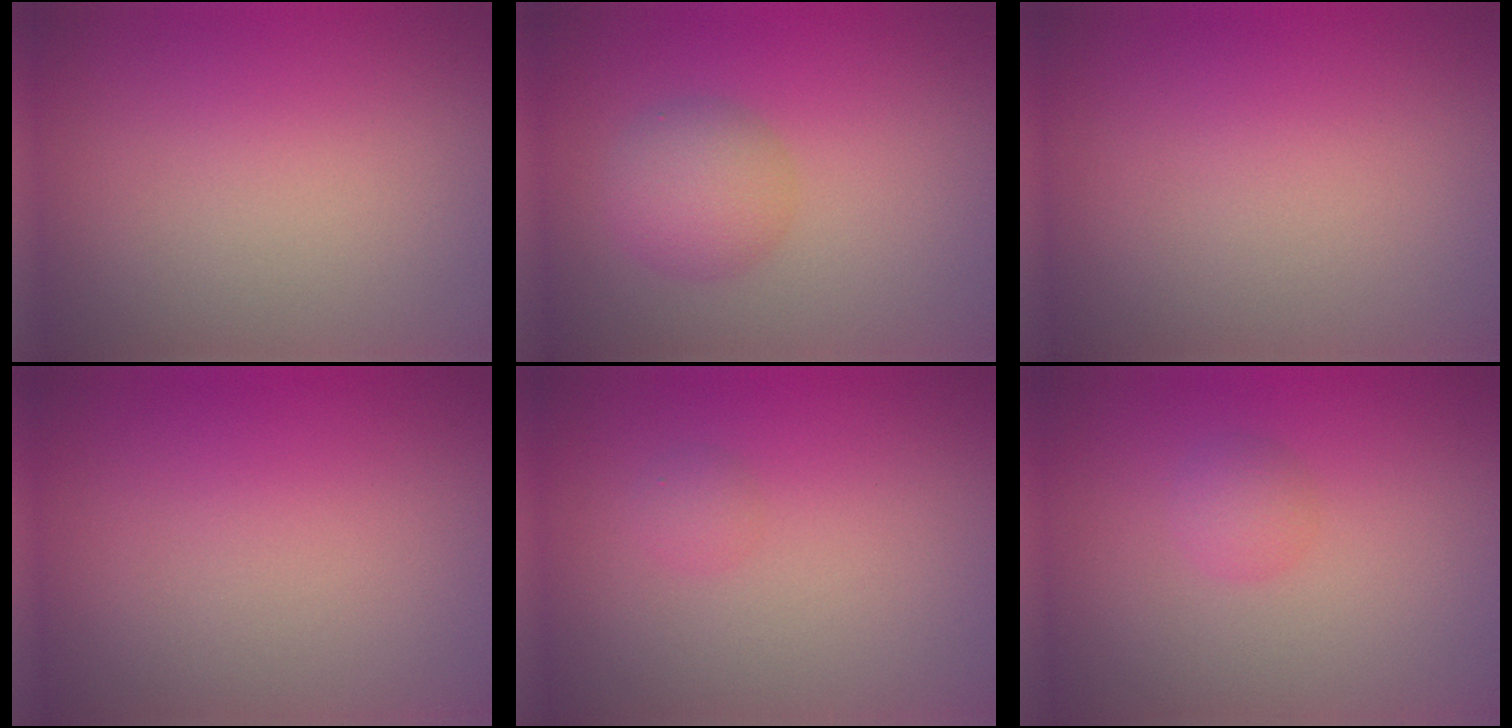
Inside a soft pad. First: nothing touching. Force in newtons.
{"total": 3.2, "press": 3.2, "slide": 0.1}
{"total": 0.0}
{"total": 0.0}
{"total": 0.9, "press": 0.9, "slide": 0.0}
{"total": 1.3, "press": 1.3, "slide": 0.1}